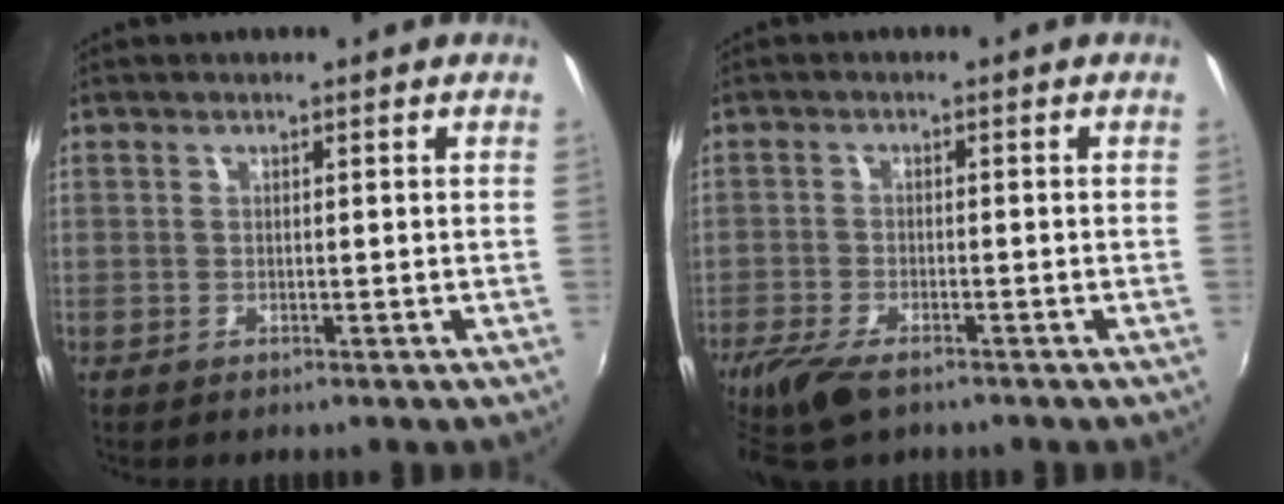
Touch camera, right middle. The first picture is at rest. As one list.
[{"total": 8.0, "force": [-5.8, 2.8, 4.7], "torque": [-0.120, -0.027, -0.111]}]